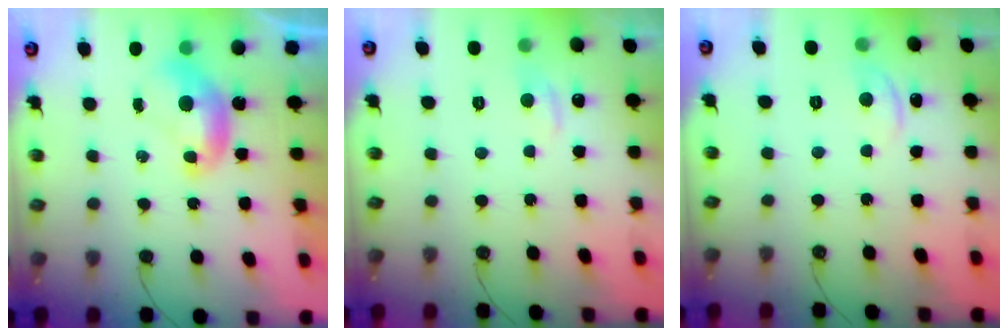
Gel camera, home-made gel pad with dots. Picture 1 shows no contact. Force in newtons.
{"total": 0.9, "press": 0.4, "slide": 0.8}
{"total": 0.6, "press": 0.0, "slide": 0.6}